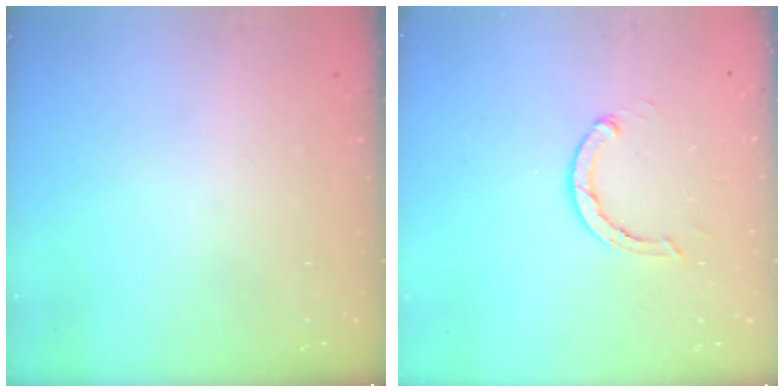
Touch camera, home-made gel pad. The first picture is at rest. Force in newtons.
{"total": 2.9, "press": 2.8, "slide": 0.5}